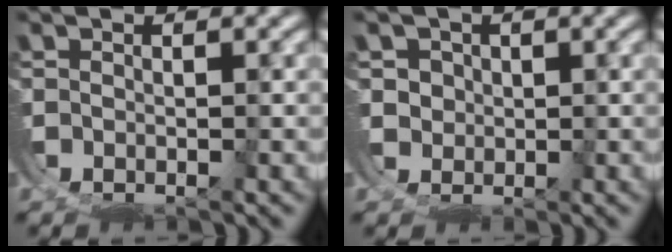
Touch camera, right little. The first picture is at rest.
{"total": 2.1, "force": [0.9, 1.9, 0.1], "torque": [-0.012, -0.006, 0.017]}